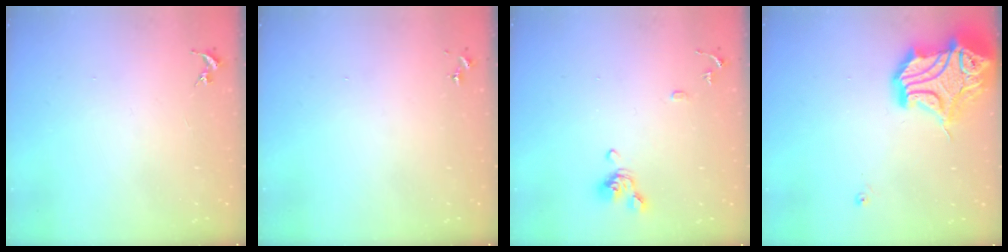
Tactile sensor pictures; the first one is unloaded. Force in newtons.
{"total": 0.0}
{"total": 9.8, "press": 9.7, "slide": 1.4}
{"total": 19.6, "press": 19.4, "slide": 2.5}